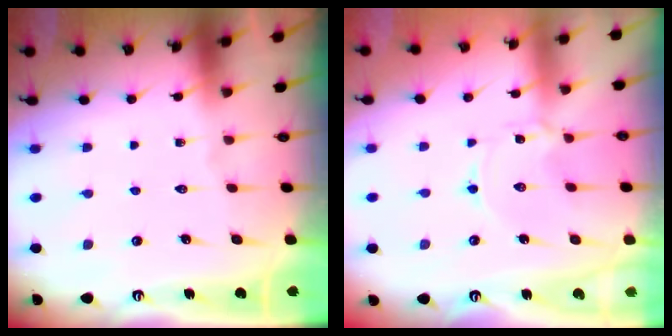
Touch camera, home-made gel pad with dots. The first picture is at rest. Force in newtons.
{"total": 0.8, "press": 0.8, "slide": 0.2}